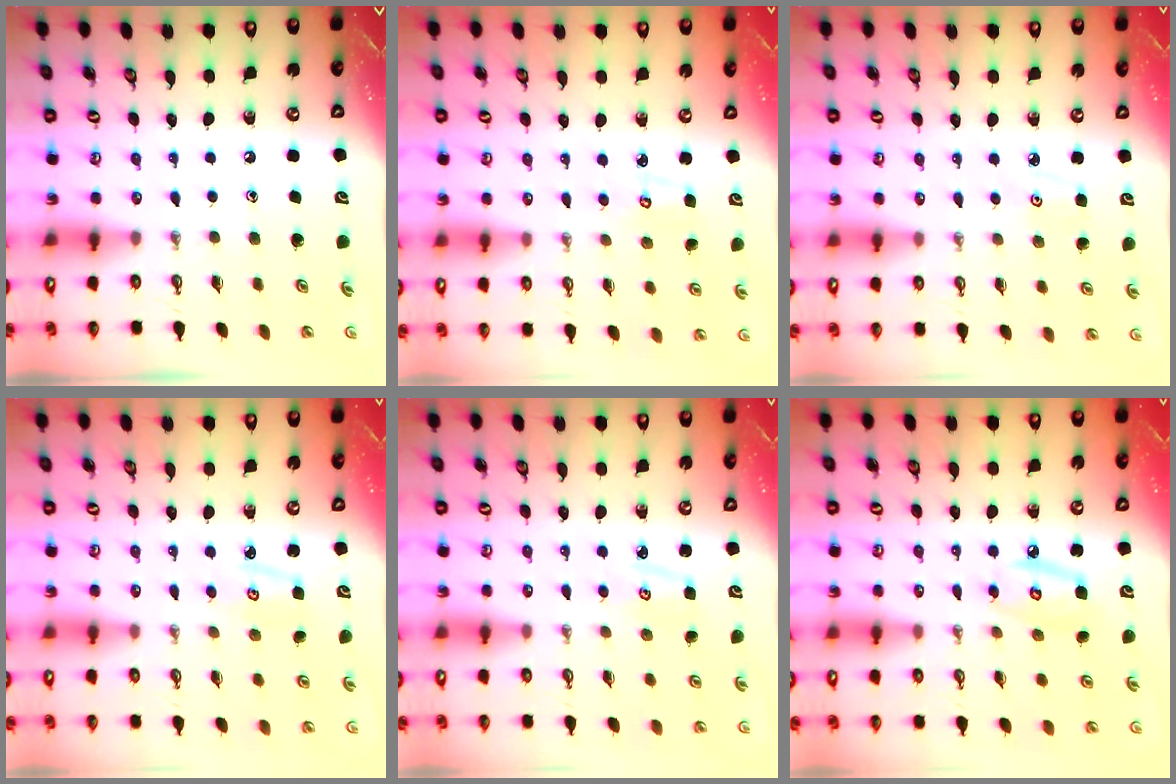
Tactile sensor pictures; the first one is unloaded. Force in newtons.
{"total": 3.1, "press": 3.1, "slide": 0.2}
{"total": 3.3, "press": 3.2, "slide": 0.3}
{"total": 2.8, "press": 2.8, "slide": 0.3}
{"total": 2.7, "press": 2.7, "slide": 0.4}
{"total": 7.3, "press": 7.3, "slide": 0.5}